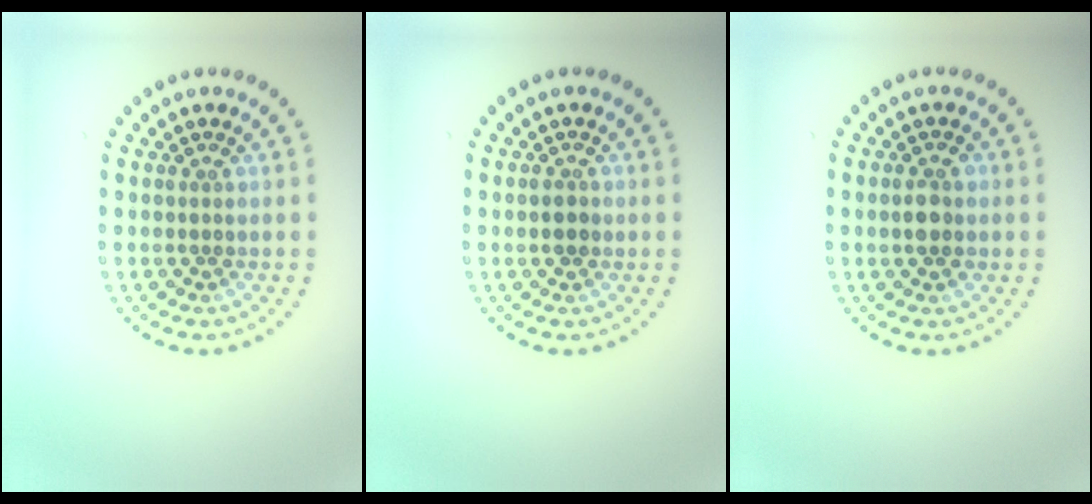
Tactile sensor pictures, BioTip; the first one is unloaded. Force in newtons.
{"total": 1.2, "press": 1.2, "slide": 0.3}
{"total": 2.3, "press": 2.3, "slide": 0.0}